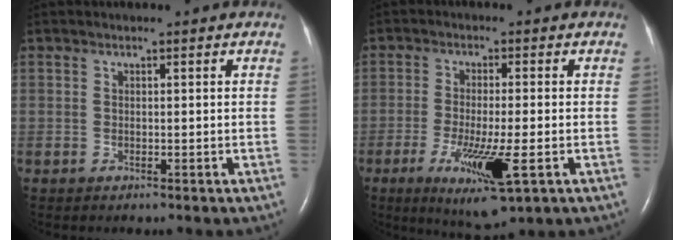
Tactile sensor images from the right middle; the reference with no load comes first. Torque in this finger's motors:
{"motor_torque": [1.51, -0.63, 0.72, 0.14]}